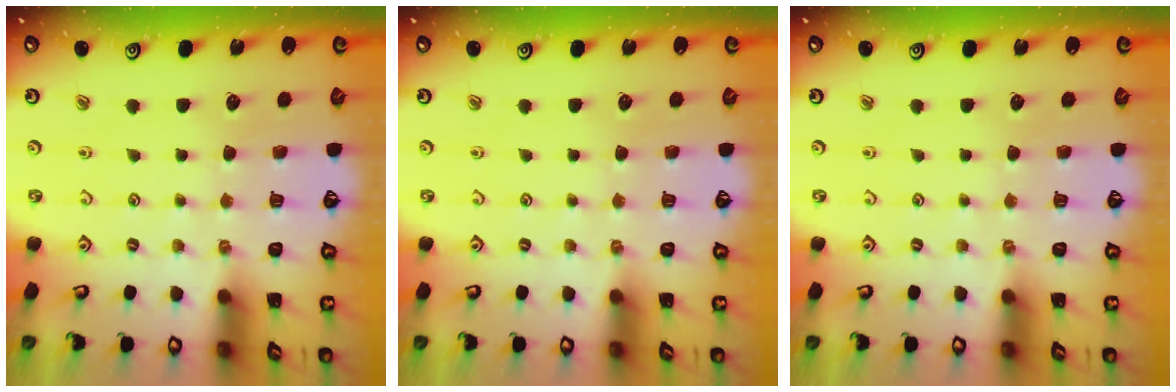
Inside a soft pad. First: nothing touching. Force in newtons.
{"total": 0.0}
{"total": 0.0}